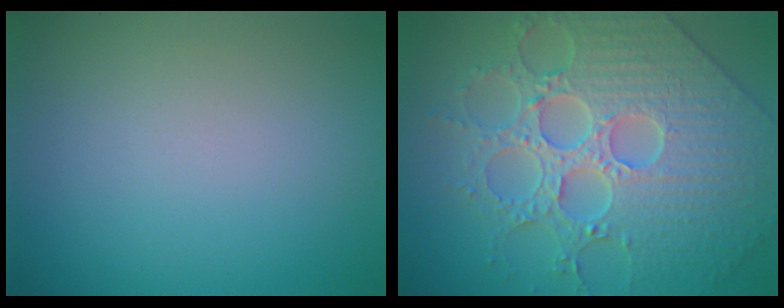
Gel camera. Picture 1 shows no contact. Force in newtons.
{"total": 7.5, "press": 6.6, "slide": 3.5}